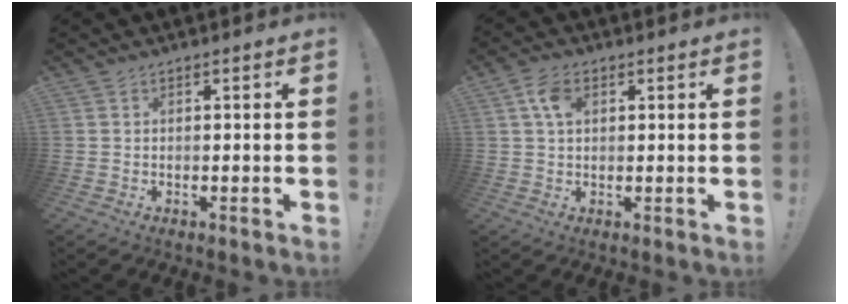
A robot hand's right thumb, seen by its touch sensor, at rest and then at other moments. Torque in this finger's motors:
{"motor_torque": [1.04, 1.21, 0.10, -0.17, 0.01]}